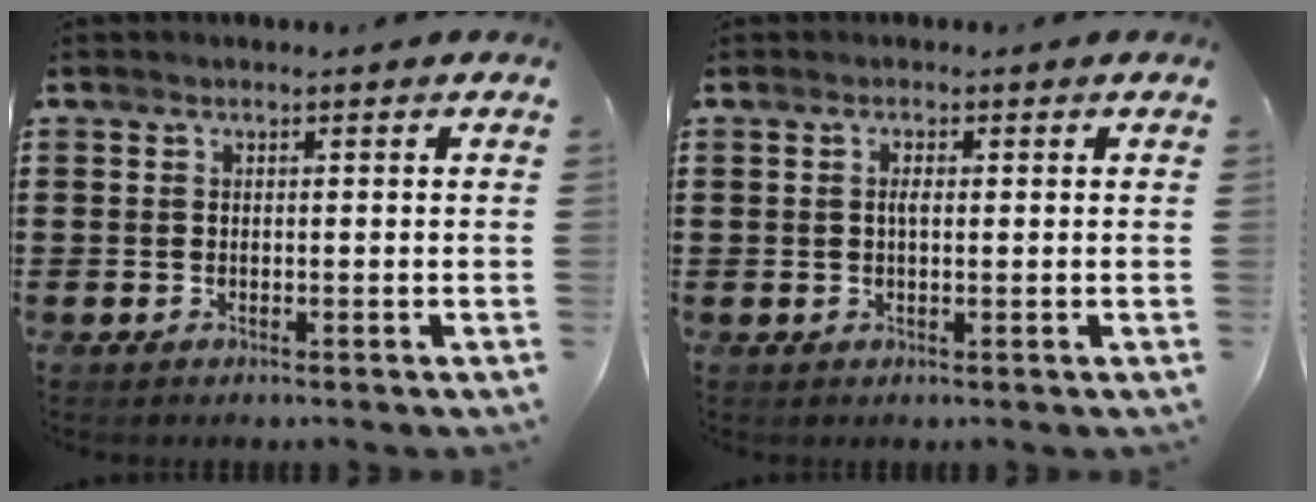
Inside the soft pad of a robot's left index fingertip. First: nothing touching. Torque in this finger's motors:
{"motor_torque": [0.34, -0.36, 0.19, 0.03]}